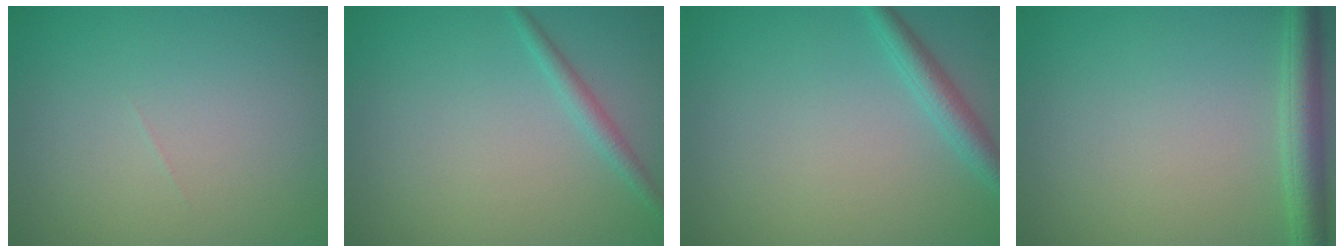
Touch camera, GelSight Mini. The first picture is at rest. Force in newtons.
{"total": 1.4, "press": 1.4, "slide": 0.0}
{"total": 2.2, "press": 2.2, "slide": 0.1}
{"total": 3.1, "press": 3.1, "slide": 0.1}